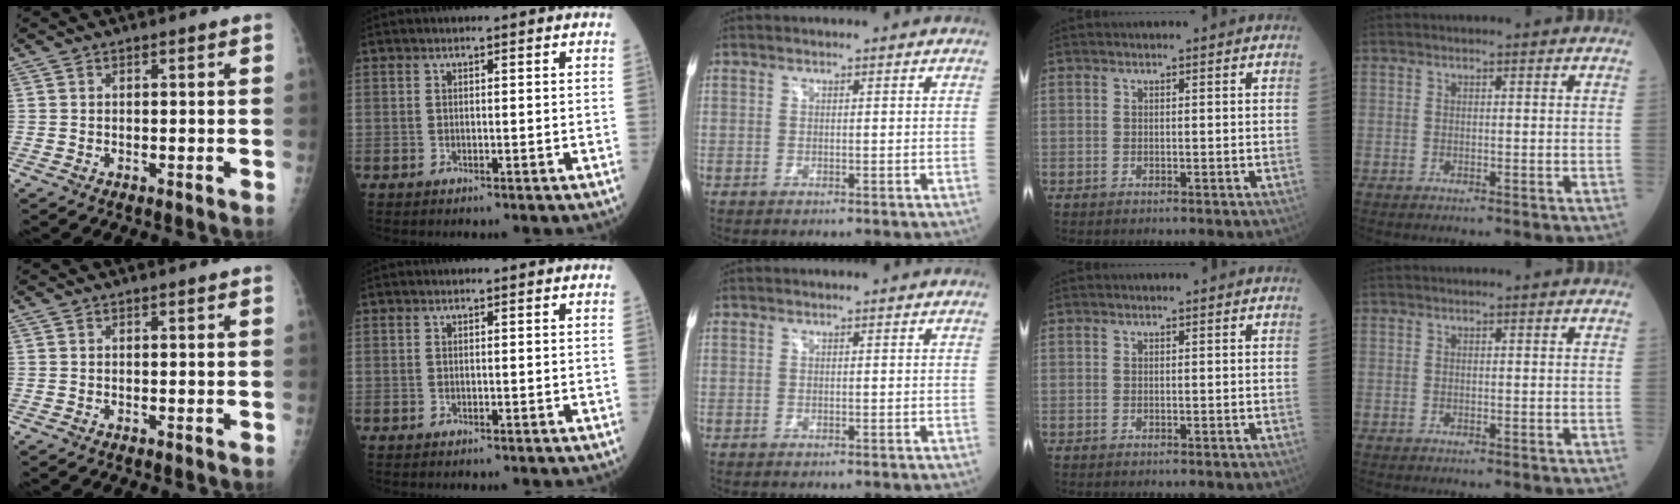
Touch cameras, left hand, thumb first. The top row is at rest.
{}